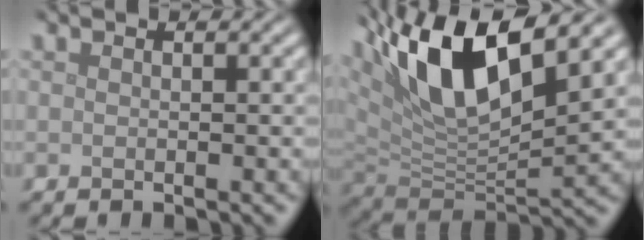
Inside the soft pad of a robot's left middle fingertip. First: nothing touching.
{"total": 12.8, "force": [6.2, 4.7, 10.1], "torque": [-0.192, 0.016, 0.113]}